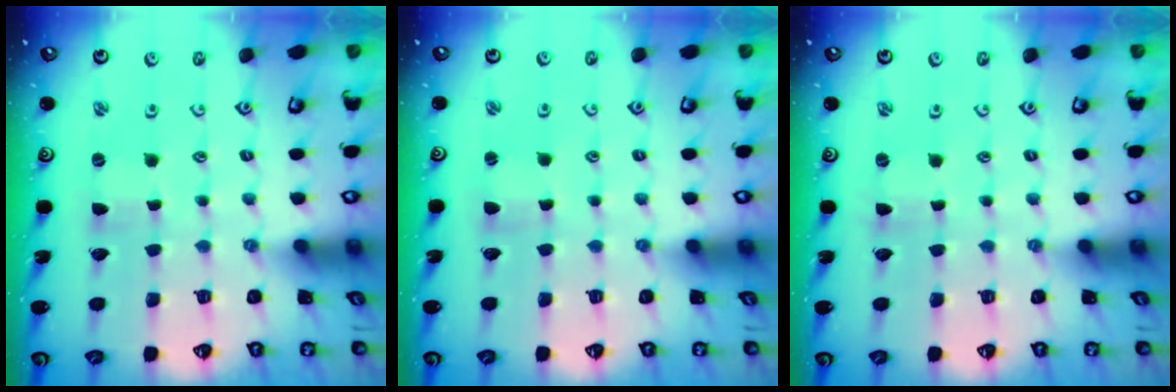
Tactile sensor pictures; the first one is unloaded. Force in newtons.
{"total": 1.0, "press": 1.0, "slide": 0.3}
{"total": 0.0}